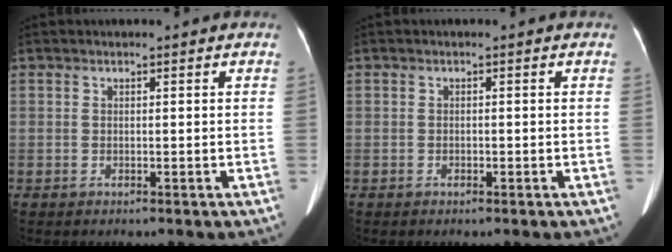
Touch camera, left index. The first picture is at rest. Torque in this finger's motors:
{"motor_torque": [-0.08, 0.07, -0.02, -0.02]}